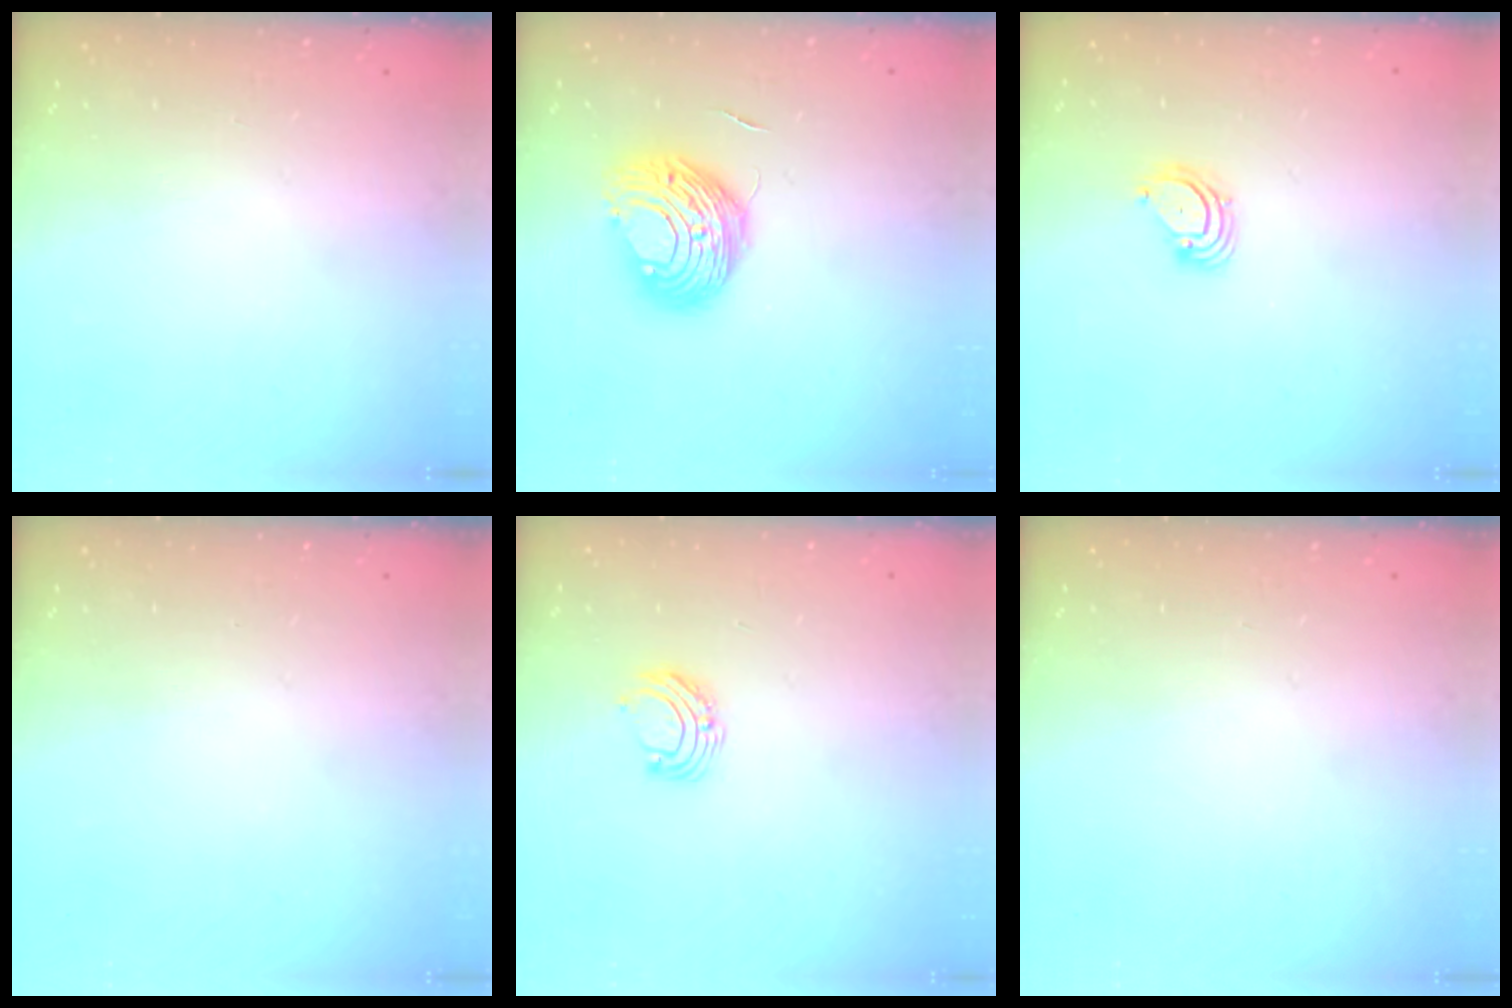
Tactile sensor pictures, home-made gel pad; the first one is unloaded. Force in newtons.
{"total": 11.0, "press": 11.0, "slide": 0.2}
{"total": 3.5, "press": 3.5, "slide": 0.4}
{"total": 0.0}
{"total": 7.3, "press": 7.3, "slide": 0.9}
{"total": 0.0}